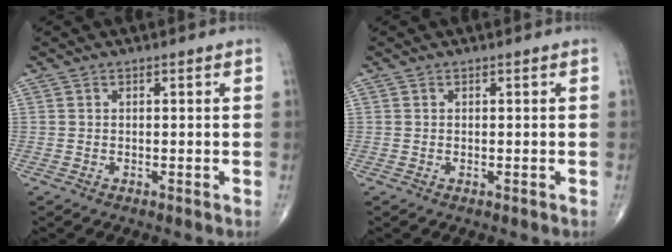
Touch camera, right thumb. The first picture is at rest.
{"total": 0.0}